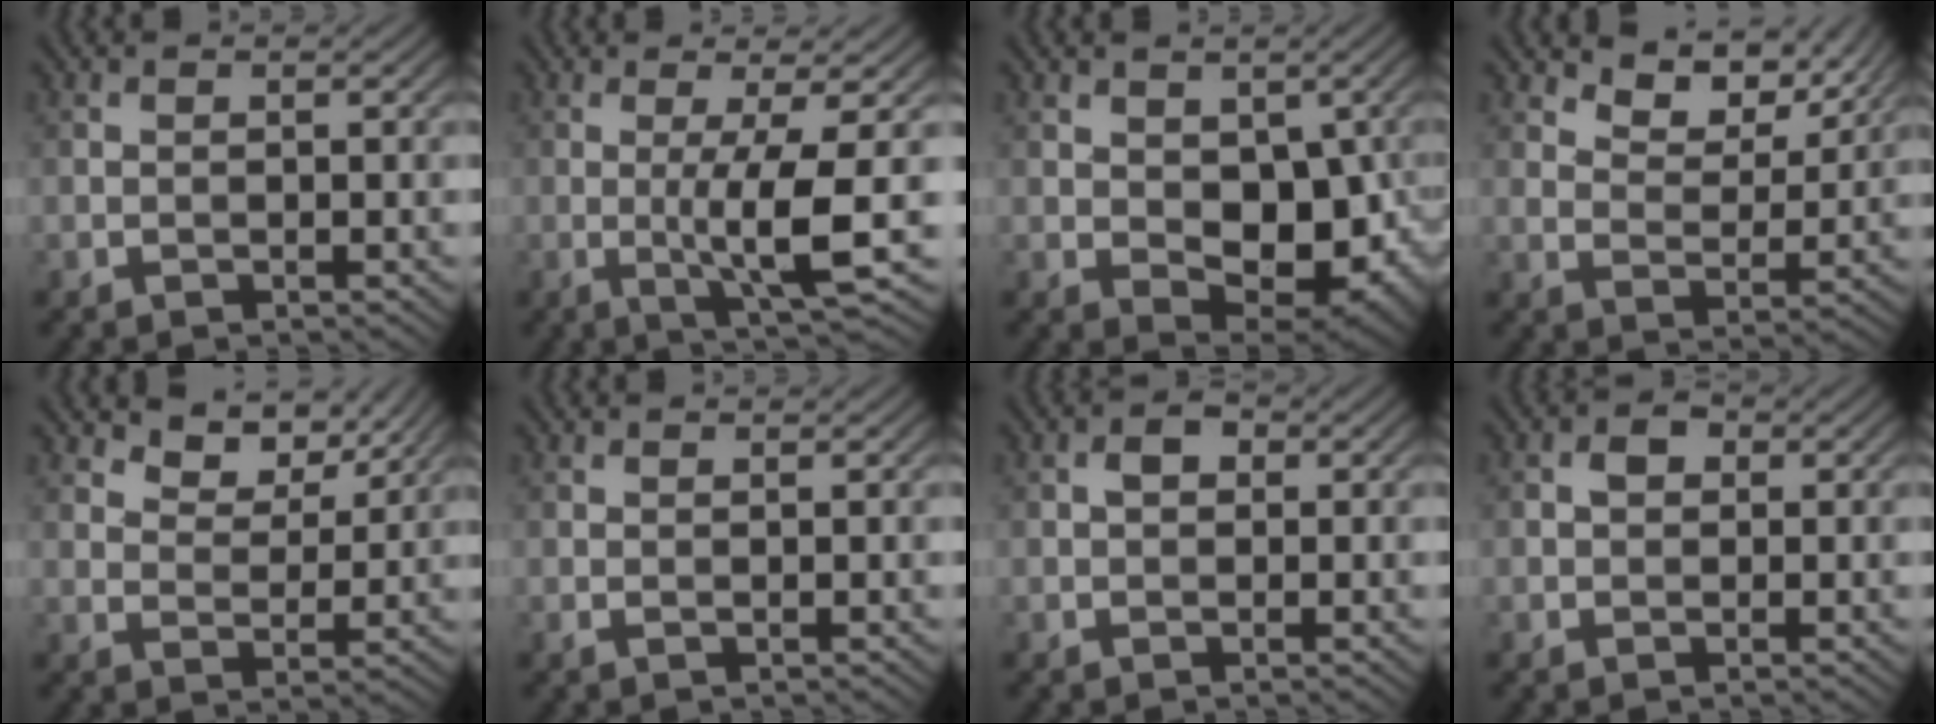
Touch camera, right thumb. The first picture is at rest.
{"total": 6.5, "force": [-0.4, 0.6, 6.5], "torque": [-0.121, 0.004, -0.004]}
{"total": 8.6, "force": [0.0, 5.5, 6.6], "torque": [-0.112, -0.019, 0.009]}
{"total": 6.7, "force": [4.8, 3.2, 3.3], "torque": [-0.062, -0.005, 0.083]}
{"total": 5.6, "force": [4.1, 2.9, 2.4], "torque": [-0.049, -0.005, 0.071]}
{"total": 0.5, "force": [0.4, 0.1, 0.4], "torque": [-0.009, 0.001, 0.006]}
{"total": 1.9, "force": [0.3, 1.4, 1.2], "torque": [-0.024, 0.003, 0.001]}
{"total": 1.8, "force": [0.3, 1.4, 1.1], "torque": [-0.022, 0.002, 0.000]}